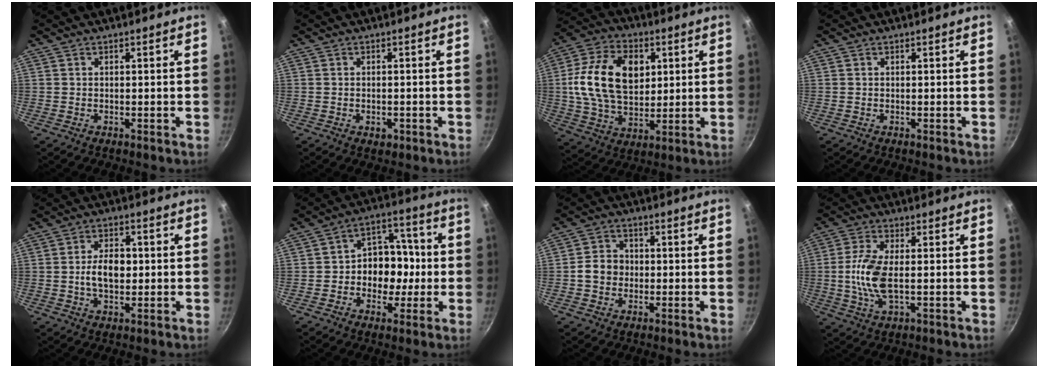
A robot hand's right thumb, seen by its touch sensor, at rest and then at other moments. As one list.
[{"total": 1.9, "force": [-0.8, 1.3, 1.2], "torque": [-0.018, 0.000, -0.010]}, {"total": 18.5, "force": [3.3, 12.5, 13.3], "torque": [-0.225, 0.002, 0.053]}, {"total": 0.0}, {"total": 7.0, "force": [-0.1, 4.3, 5.5], "torque": [-0.078, 0.007, -0.007]}, {"total": 11.7, "force": [-1.4, 9.3, 7.0], "torque": [-0.039, 0.032, -0.034]}, {"total": 5.6, "force": [-0.6, 4.9, 2.6], "torque": [-0.021, 0.017, -0.019]}, {"total": 8.7, "force": [-0.3, 3.7, 7.9], "torque": [-0.173, 0.001, -0.011]}]